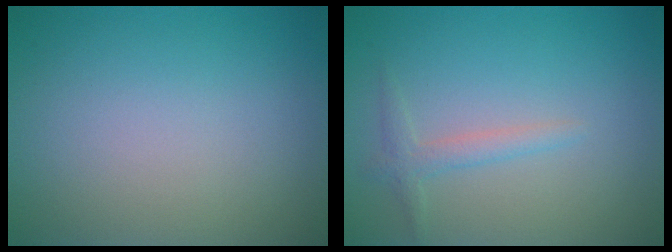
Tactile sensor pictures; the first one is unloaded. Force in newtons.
{"total": 1.5, "press": 1.5, "slide": 0.1}